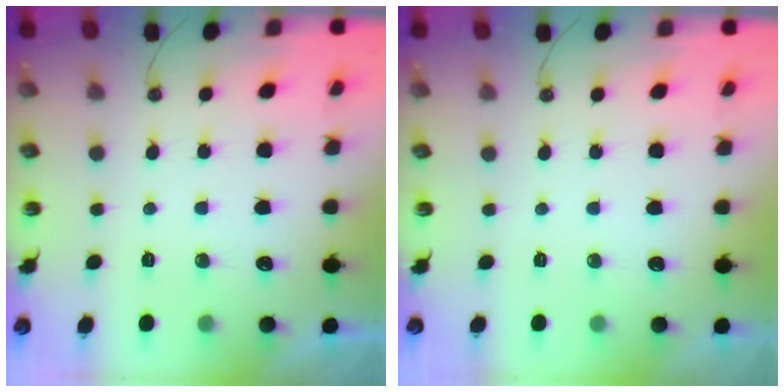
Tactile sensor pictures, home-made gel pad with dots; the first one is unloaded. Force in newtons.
{"total": 0.0}